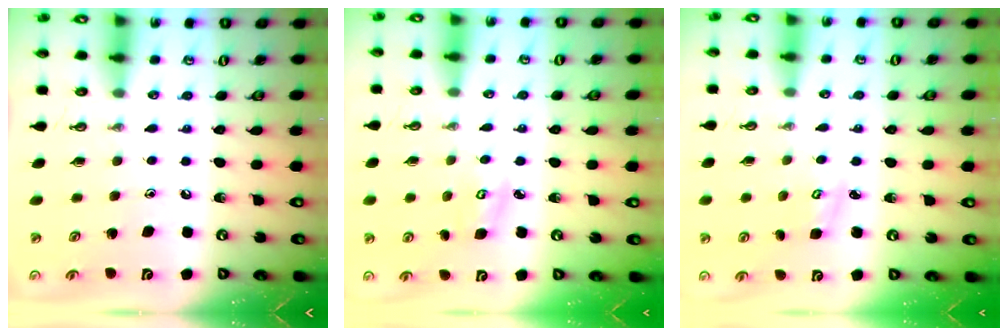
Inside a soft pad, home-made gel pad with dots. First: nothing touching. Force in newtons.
{"total": 4.7, "press": 4.7, "slide": 0.4}
{"total": 3.0, "press": 3.0, "slide": 0.3}